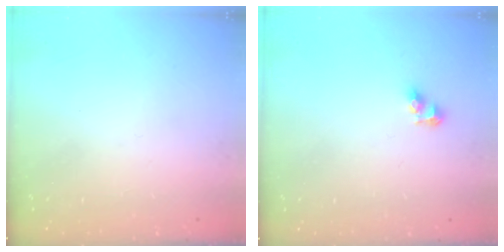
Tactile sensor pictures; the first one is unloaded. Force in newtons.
{"total": 5.3, "press": 5.3, "slide": 0.7}